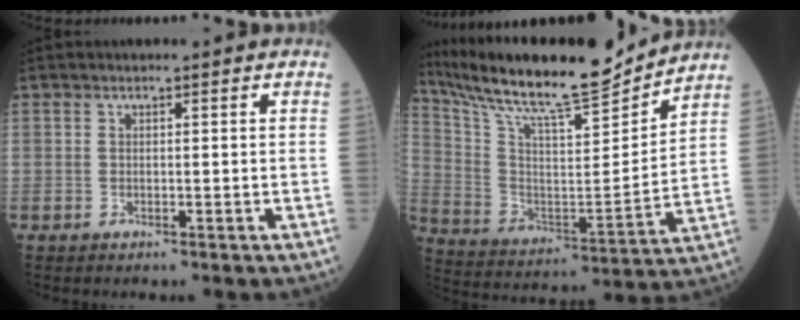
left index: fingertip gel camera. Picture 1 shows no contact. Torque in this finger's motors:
{"motor_torque": [0.16, -0.46, 0.55, 0.17]}